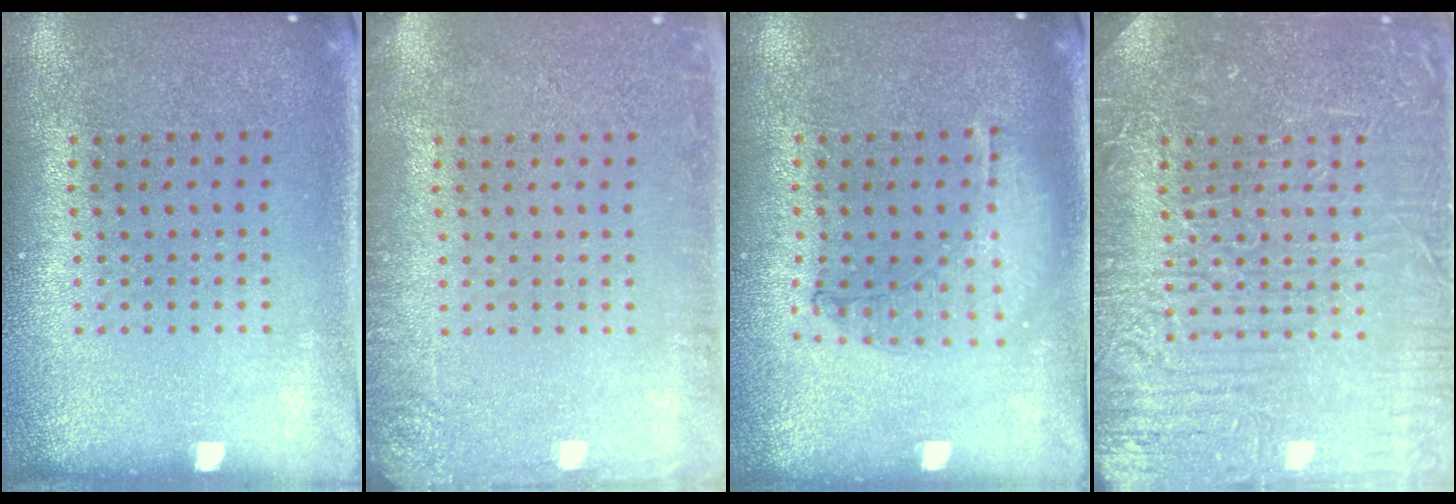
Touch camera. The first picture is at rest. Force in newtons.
{"total": 2.0, "press": 2.0, "slide": 0.3}
{"total": 1.0, "press": 1.0, "slide": 0.3}
{"total": 4.7, "press": 4.6, "slide": 0.6}